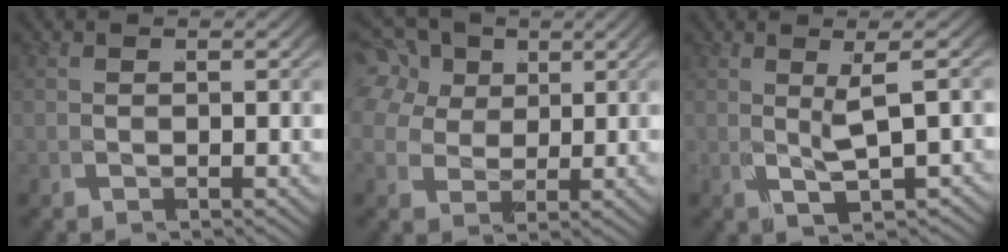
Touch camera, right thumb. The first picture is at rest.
{"total": 4.8, "force": [1.9, 4.0, 2.0], "torque": [-0.069, -0.001, 0.031]}
{"total": 3.0, "force": [0.4, 0.5, 2.9], "torque": [-0.044, 0.007, 0.010]}